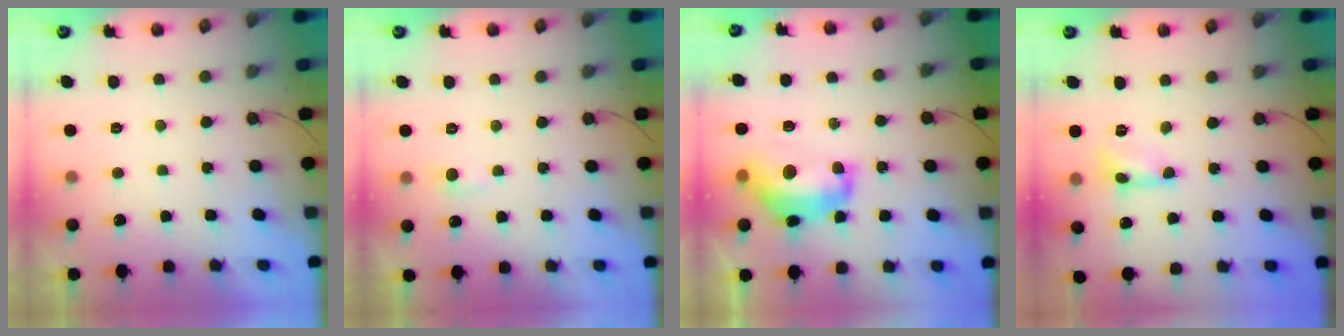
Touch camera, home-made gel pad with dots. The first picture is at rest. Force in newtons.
{"total": 3.9, "press": 3.8, "slide": 0.5}
{"total": 12.7, "press": 12.7, "slide": 1.2}
{"total": 1.7, "press": 1.7, "slide": 0.1}